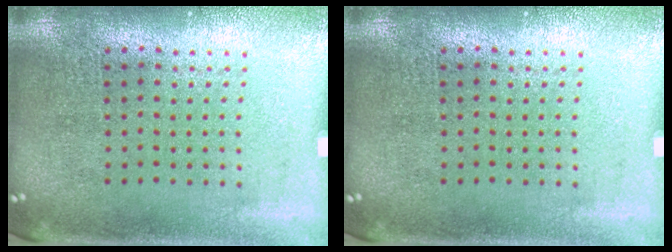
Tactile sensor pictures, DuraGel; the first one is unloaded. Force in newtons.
{"total": 0.0}